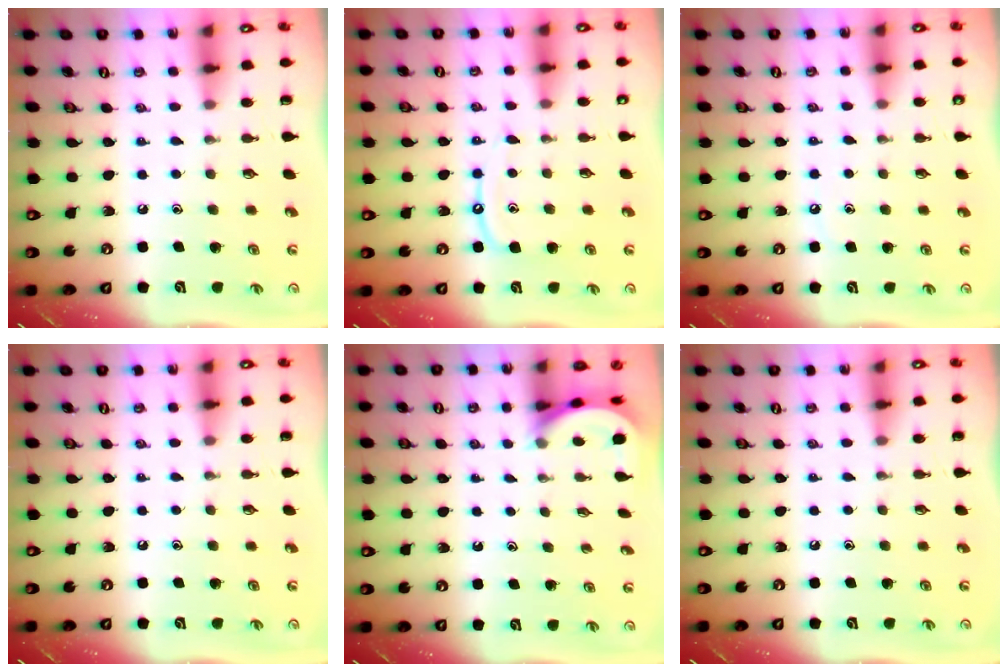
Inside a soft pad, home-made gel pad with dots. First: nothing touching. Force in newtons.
{"total": 8.1, "press": 8.1, "slide": 0.8}
{"total": 4.9, "press": 4.9, "slide": 0.7}
{"total": 0.0}
{"total": 4.7, "press": 4.6, "slide": 0.3}
{"total": 0.0}